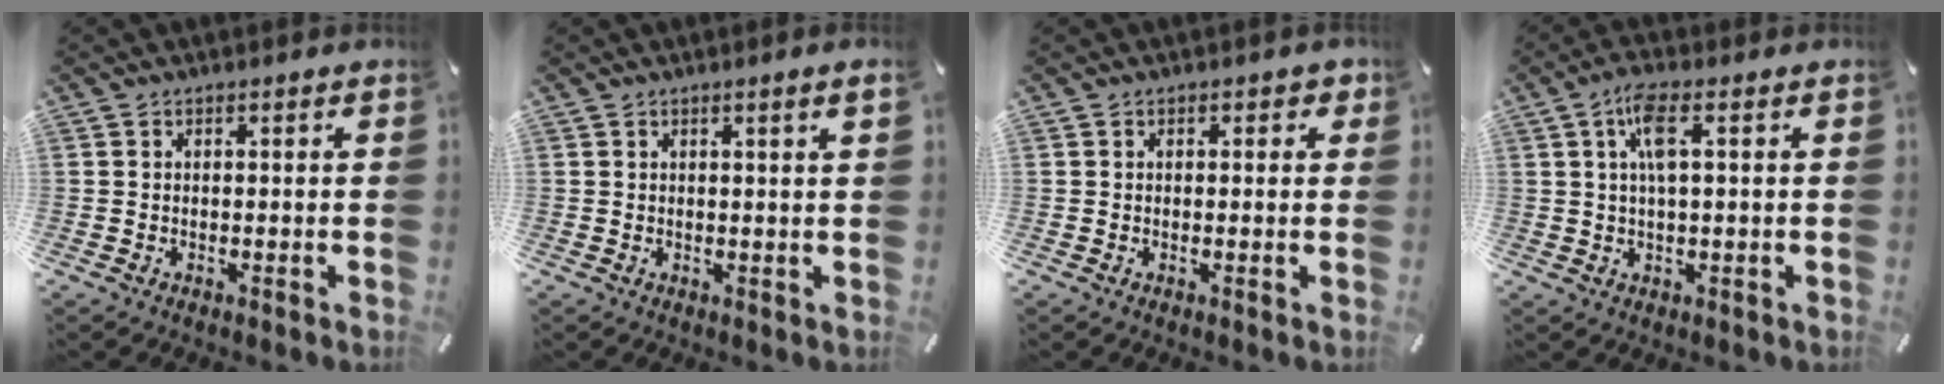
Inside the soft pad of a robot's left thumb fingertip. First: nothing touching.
{"total": 1.7, "force": [0.7, -0.1, 1.5], "torque": [-0.028, -0.002, 0.012]}
{"total": 1.2, "force": [0.2, 0.8, 0.8], "torque": [-0.007, 0.003, 0.000]}
{"total": 6.5, "force": [1.6, 2.1, 5.9], "torque": [-0.117, 0.007, 0.028]}